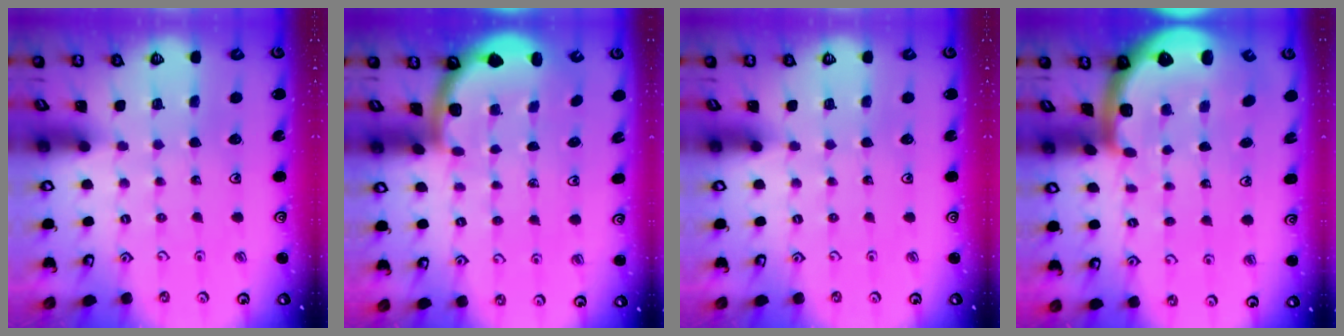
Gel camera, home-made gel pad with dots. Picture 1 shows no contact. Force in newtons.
{"total": 1.8, "press": 1.8, "slide": 0.1}
{"total": 0.0}
{"total": 5.3, "press": 5.2, "slide": 0.9}